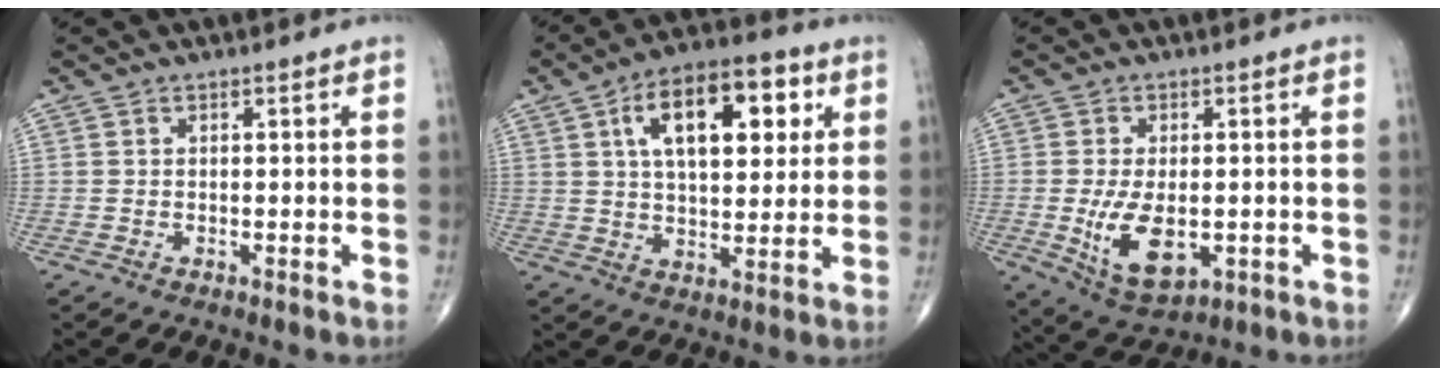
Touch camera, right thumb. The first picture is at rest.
{"total": 17.1, "force": [5.8, 8.5, 13.7], "torque": [-0.184, 0.002, 0.088]}
{"total": 10.2, "force": [-1.8, 5.5, 8.4], "torque": [-0.146, -0.014, -0.016]}